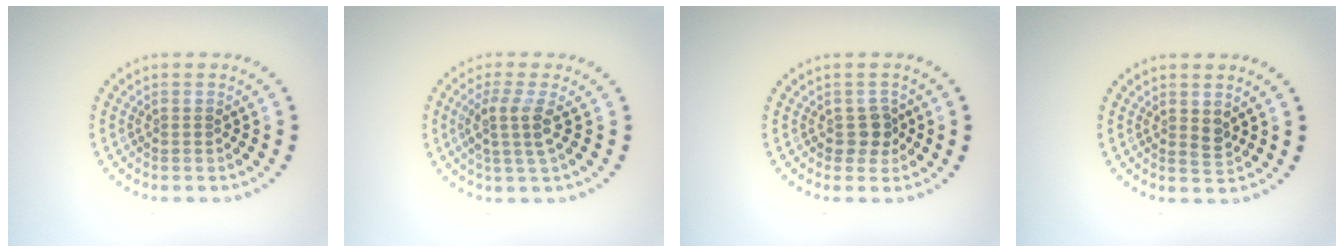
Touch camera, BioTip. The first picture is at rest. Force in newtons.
{"total": 2.7, "press": 2.2, "slide": 1.7}
{"total": 1.7, "press": 1.5, "slide": 0.9}
{"total": 1.1, "press": 1.0, "slide": 0.4}